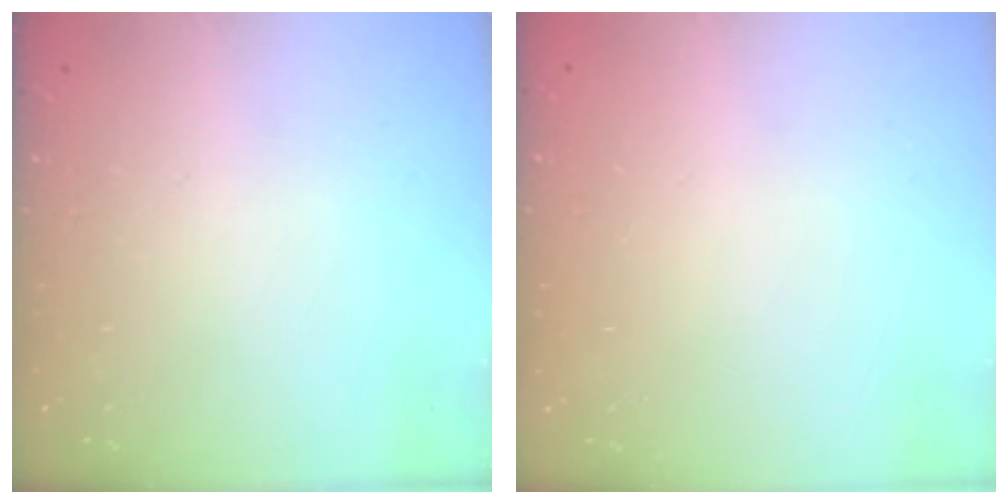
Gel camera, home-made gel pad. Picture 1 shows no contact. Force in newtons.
{"total": 0.0}